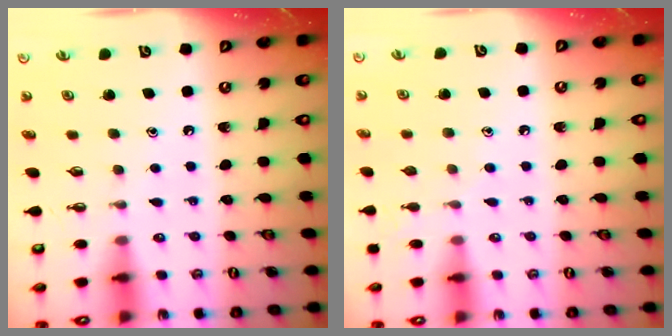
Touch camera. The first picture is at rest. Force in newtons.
{"total": 4.7, "press": 4.7, "slide": 0.5}